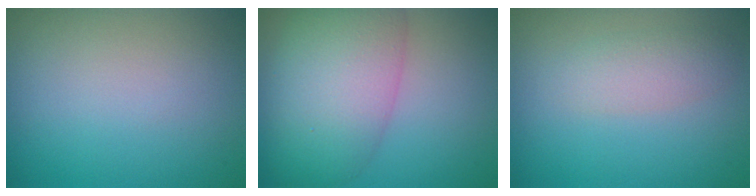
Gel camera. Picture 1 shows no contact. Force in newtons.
{"total": 8.4, "press": 8.4, "slide": 0.4}
{"total": 2.3, "press": 2.3, "slide": 0.1}